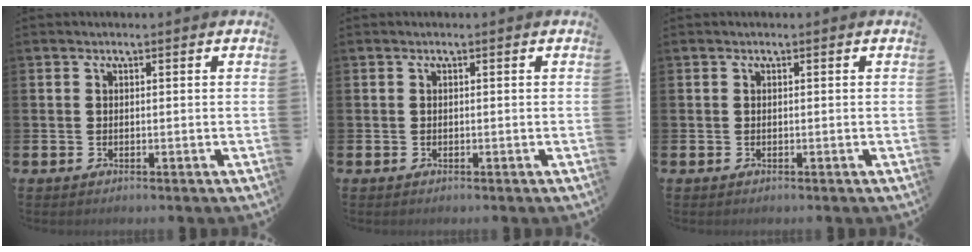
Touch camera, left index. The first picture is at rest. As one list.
[{"total": 0.0}, {"total": 0.0}]